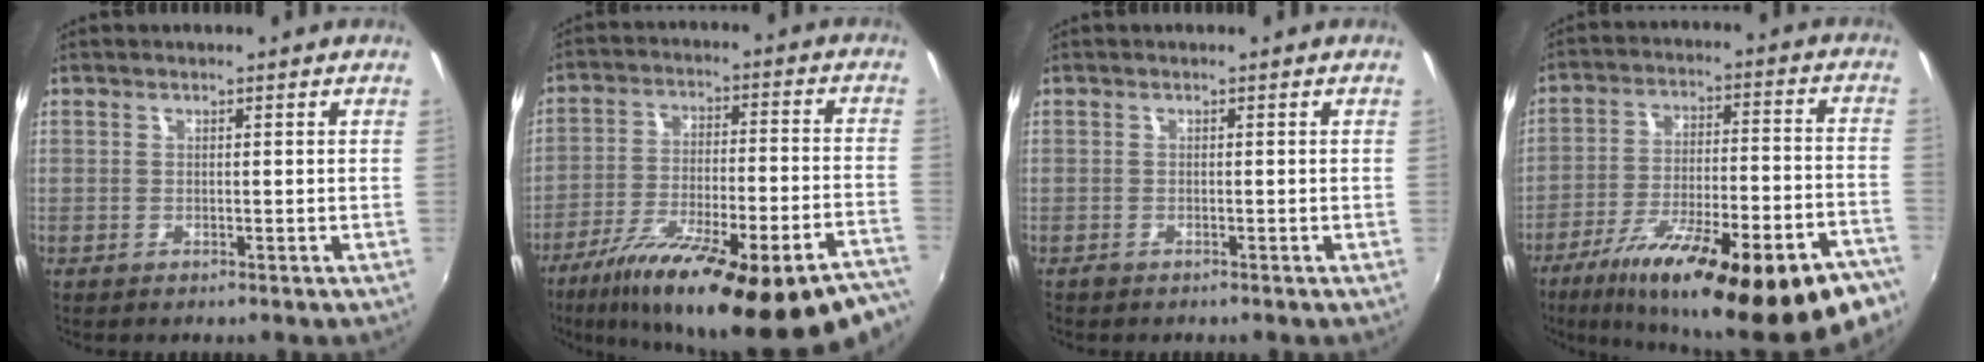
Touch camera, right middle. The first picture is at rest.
{"total": 30.4, "force": [-23.1, 6.9, 18.5], "torque": [-0.302, -0.053, -0.326]}
{"total": 0.6, "force": [-0.5, 0.3, 0.0], "torque": [-0.002, -0.002, -0.010]}
{"total": 30.2, "force": [-20.8, 7.4, 20.6], "torque": [-0.319, -0.045, -0.291]}